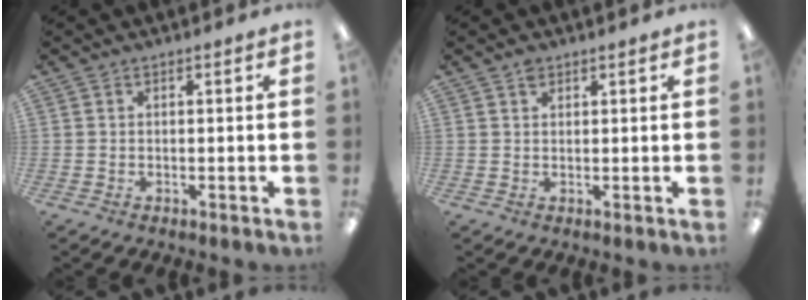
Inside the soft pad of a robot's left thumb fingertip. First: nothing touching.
{"total": 1.6, "force": [1.2, 0.9, 0.5], "torque": [-0.012, -0.001, 0.023]}